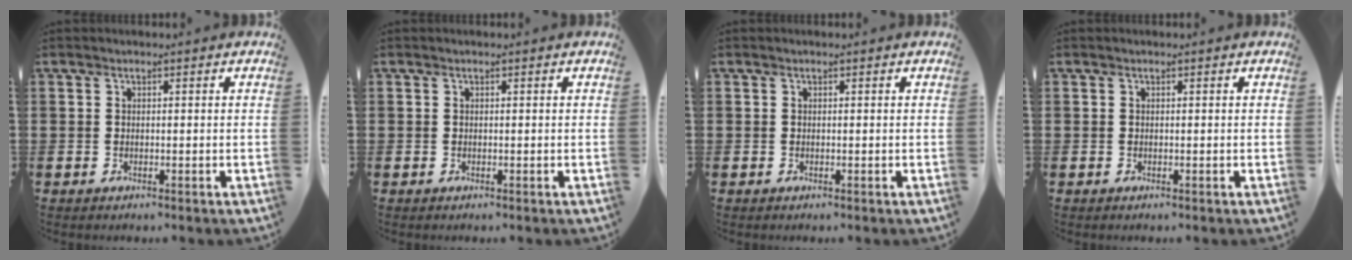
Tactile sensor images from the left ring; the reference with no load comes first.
{"total": 0.0}
{"total": 0.0}
{"total": 0.0}